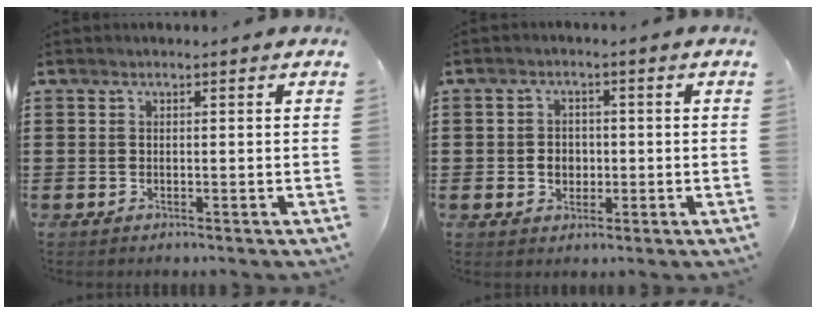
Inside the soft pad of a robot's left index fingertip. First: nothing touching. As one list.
[{"total": 3.0, "force": [-0.3, 2.4, 1.7], "torque": [-0.032, 0.002, -0.010]}]